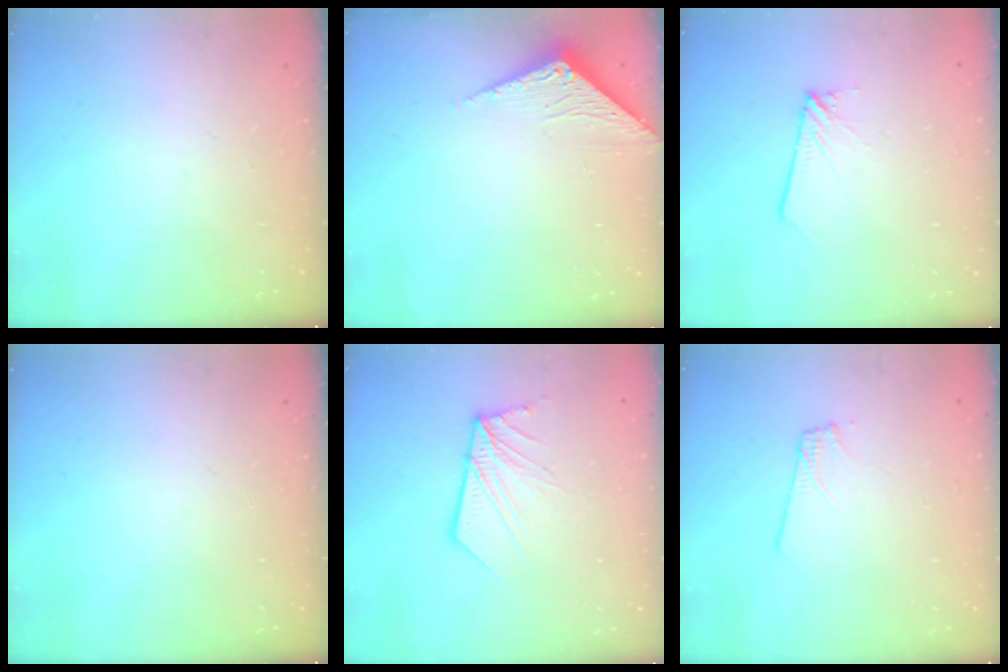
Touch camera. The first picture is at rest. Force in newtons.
{"total": 3.3, "press": 3.3, "slide": 0.3}
{"total": 1.6, "press": 1.6, "slide": 0.1}
{"total": 0.0}
{"total": 9.9, "press": 9.8, "slide": 1.2}
{"total": 1.8, "press": 1.8, "slide": 0.1}